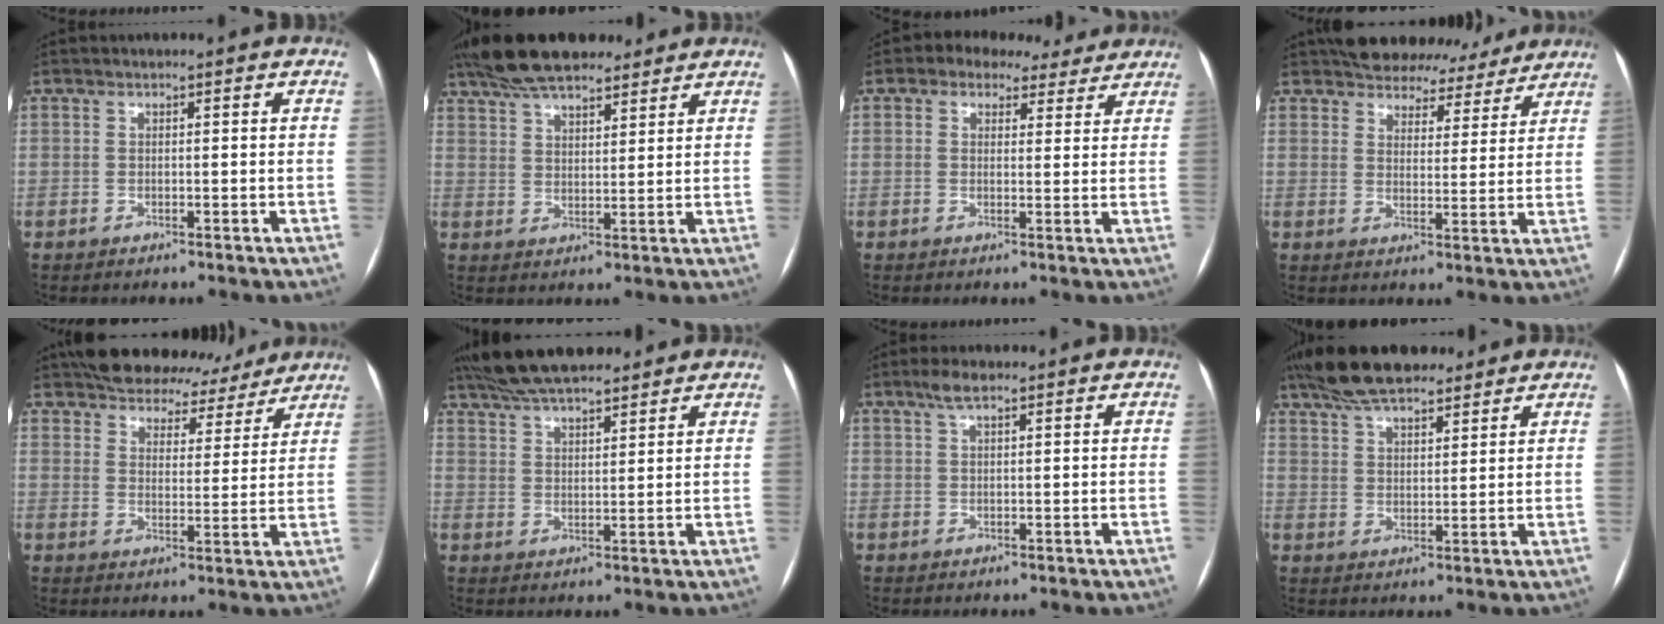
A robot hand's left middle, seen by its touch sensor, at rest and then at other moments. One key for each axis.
{"total": 14.4, "fx": 11.6, "fy": 4.9, "fz": 7.1, "tx": -0.132, "ty": 0.043, "tz": 0.191}
{"total": 7.5, "fx": 5.7, "fy": 4.3, "fz": 2.2, "tx": -0.023, "ty": 0.029, "tz": 0.067}
{"total": 12.0, "fx": 10.9, "fy": 4.6, "fz": 1.9, "tx": -0.008, "ty": 0.005, "tz": 0.133}
{"total": 15.1, "fx": 13.6, "fy": 5.5, "fz": 3.5, "tx": -0.042, "ty": 0.008, "tz": 0.177}
{"total": 13.1, "fx": 11.2, "fy": 3.0, "fz": 6.2, "tx": -0.112, "ty": 0.035, "tz": 0.186}
{"total": 2.3, "fx": 1.5, "fy": 0.5, "fz": 1.6, "tx": -0.035, "ty": 0.008, "tz": 0.030}
{"total": 12.6, "fx": 10.2, "fy": 4.0, "fz": 6.2, "tx": -0.112, "ty": 0.038, "tz": 0.173}